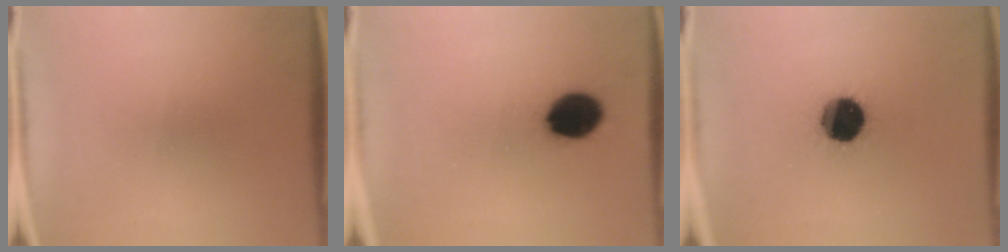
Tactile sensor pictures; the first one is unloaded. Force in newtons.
{"total": 10.8}
{"total": 14.6}